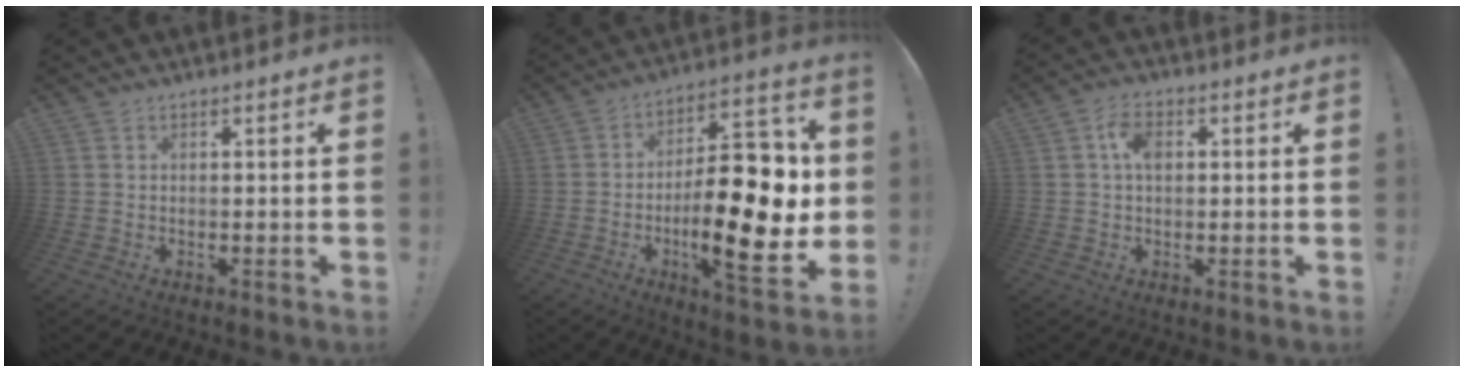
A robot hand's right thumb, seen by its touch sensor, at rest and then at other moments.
{"total": 25.4, "force": [-3.4, 10.6, 22.9], "torque": [-0.346, 0.014, -0.052]}
{"total": 5.5, "force": [1.3, 3.3, 4.2], "torque": [-0.071, 0.007, 0.021]}